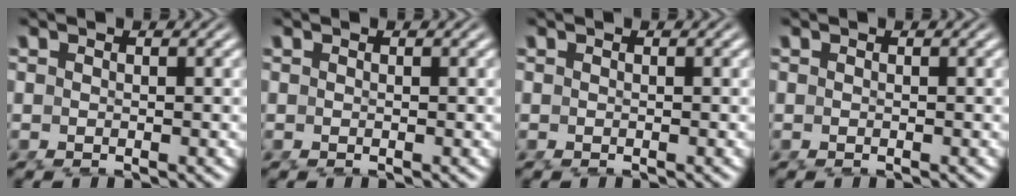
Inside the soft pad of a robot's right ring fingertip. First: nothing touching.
{"total": 0.0}
{"total": 0.0}
{"total": 0.0}